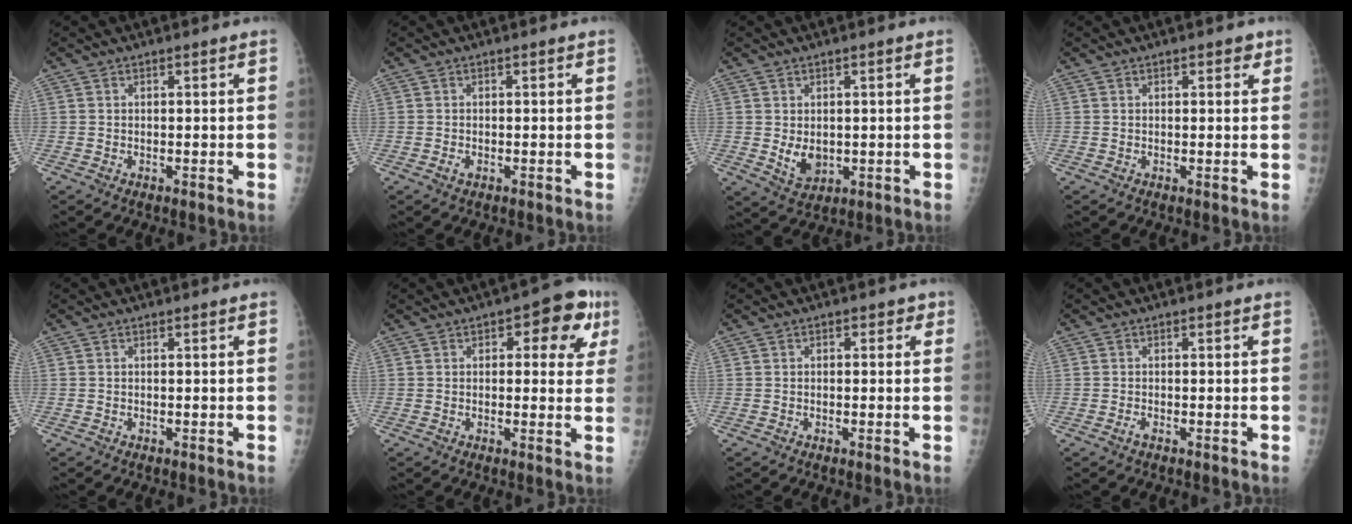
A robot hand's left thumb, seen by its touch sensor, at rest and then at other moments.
{"total": 1.0, "force": [-0.5, 0.5, 0.7], "torque": [-0.017, -0.001, -0.009]}
{"total": 3.6, "force": [-0.1, 2.6, 2.5], "torque": [-0.032, -0.008, 0.009]}
{"total": 1.8, "force": [1.0, 1.0, 1.2], "torque": [-0.001, -0.002, 0.011]}
{"total": 0.0}
{"total": 9.3, "force": [3.5, 4.8, 7.2], "torque": [-0.041, 0.006, 0.033]}
{"total": 1.8, "force": [0.6, 1.4, 1.1], "torque": [0.009, 0.004, -0.002]}
{"total": 0.8, "force": [-0.5, 0.1, 0.6], "torque": [-0.017, 0.000, -0.010]}